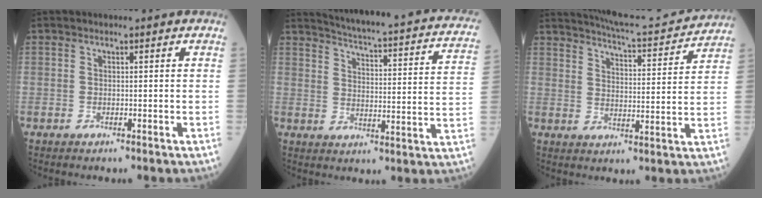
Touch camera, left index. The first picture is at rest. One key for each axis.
{"total": 24.8, "fx": 22.0, "fy": 2.1, "fz": 11.3, "tx": -0.159, "ty": -0.058, "tz": 0.255}
{"total": 14.1, "fx": 13.6, "fy": 0.4, "fz": 3.8, "tx": -0.064, "ty": -0.008, "tz": 0.181}